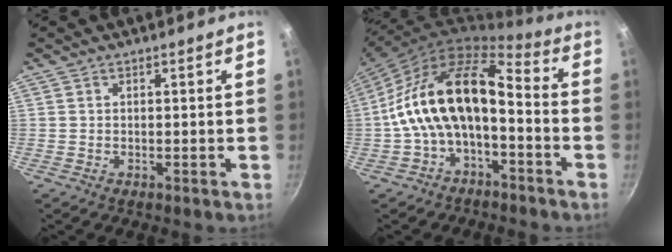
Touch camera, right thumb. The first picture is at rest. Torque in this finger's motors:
{"motor_torque": [2.44, 2.45, 1.51, -1.26, 0.70]}